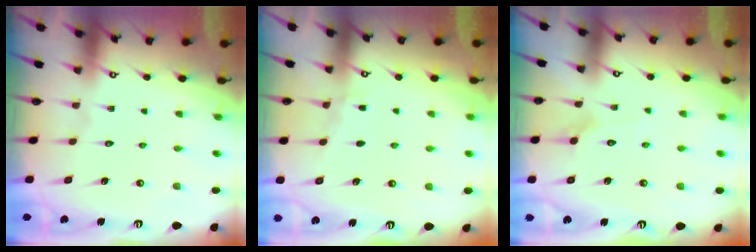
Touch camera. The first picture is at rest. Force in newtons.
{"total": 5.1, "press": 5.1, "slide": 0.5}
{"total": 2.7, "press": 2.7, "slide": 0.3}